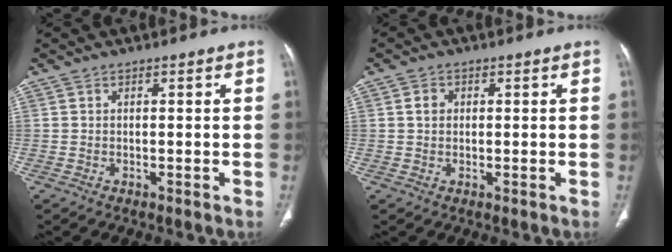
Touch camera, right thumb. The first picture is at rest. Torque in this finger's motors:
{"motor_torque": [-0.07, -0.02, 0.25, -0.23, 0.09]}